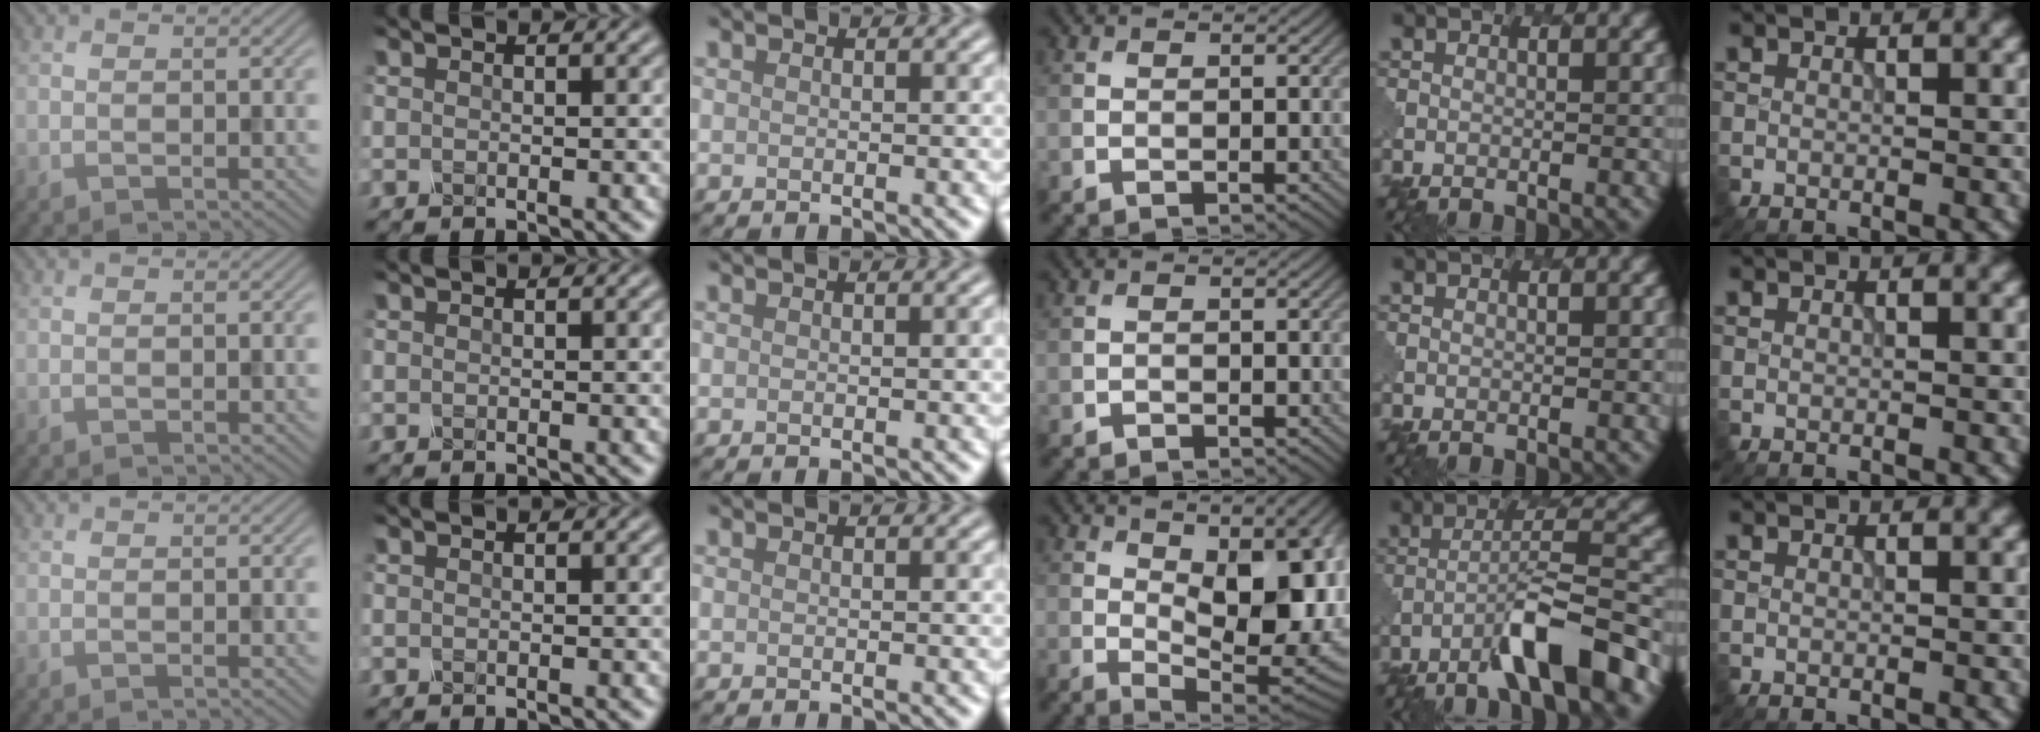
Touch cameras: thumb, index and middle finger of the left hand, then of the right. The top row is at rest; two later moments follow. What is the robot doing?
{"motion": "unscrew", "object": "spray bottle"}